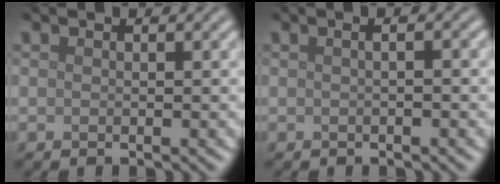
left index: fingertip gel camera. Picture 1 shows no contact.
{"total": 1.7, "force": [0.3, 0.7, 1.5], "torque": [-0.009, -0.001, -0.008]}